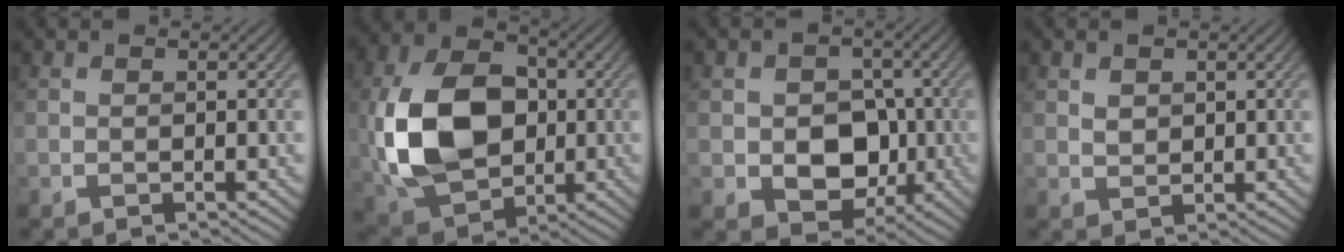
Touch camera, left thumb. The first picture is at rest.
{"total": 14.2, "force": [-0.5, 10.2, 9.9], "torque": [-0.227, 0.009, -0.010]}
{"total": 7.7, "force": [-1.6, 5.9, 4.7], "torque": [-0.082, -0.008, -0.037]}
{"total": 1.5, "force": [0.8, 1.2, 0.6], "torque": [-0.019, -0.001, 0.016]}